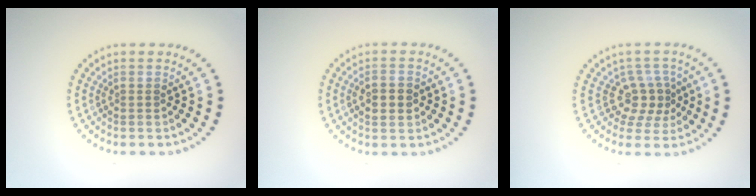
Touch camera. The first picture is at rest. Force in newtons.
{"total": 2.2, "press": 2.2, "slide": 0.1}
{"total": 3.0, "press": 2.2, "slide": 2.1}